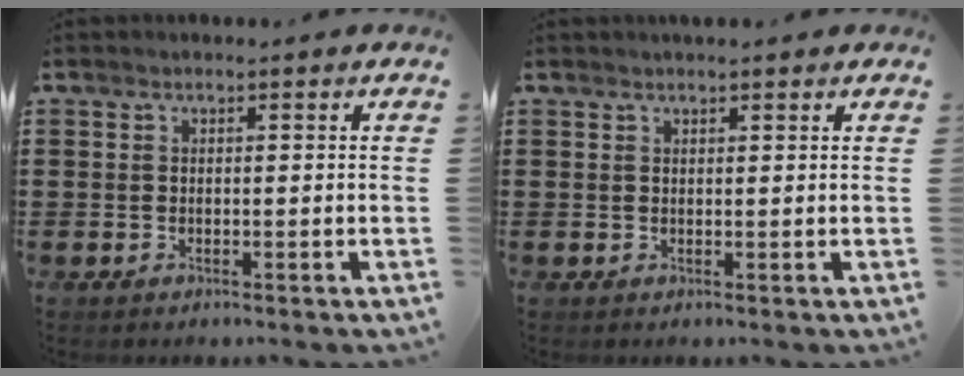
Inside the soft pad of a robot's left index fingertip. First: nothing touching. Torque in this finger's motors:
{"motor_torque": [1.39, 0.75, 0.51, 0.05]}